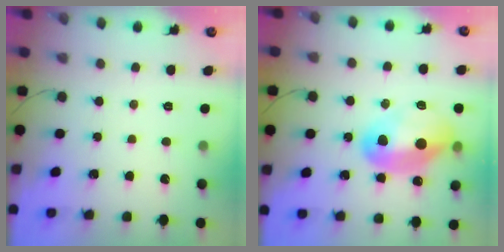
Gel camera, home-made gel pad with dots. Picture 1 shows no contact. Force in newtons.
{"total": 16.2, "press": 16.1, "slide": 0.9}